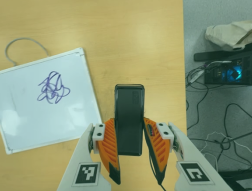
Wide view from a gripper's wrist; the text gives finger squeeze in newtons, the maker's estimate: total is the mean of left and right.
{"total": 4.0, "left": 2.4, "right": 5.6}